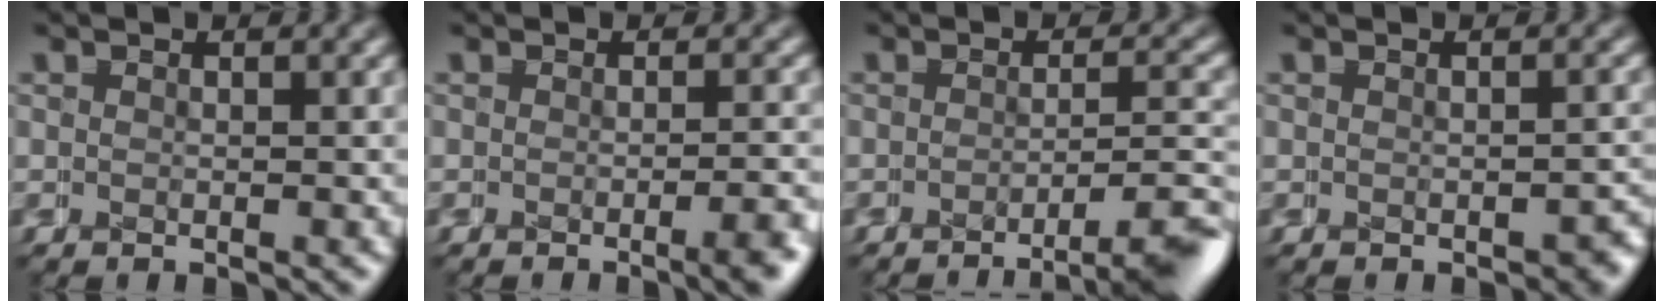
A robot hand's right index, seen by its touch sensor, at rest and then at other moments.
{"total": 1.9, "force": [-1.6, -0.2, 1.1], "torque": [-0.011, 0.011, -0.030]}
{"total": 6.4, "force": [-5.5, 1.6, 2.7], "torque": [-0.008, 0.009, -0.094]}
{"total": 1.6, "force": [-1.2, 0.7, 0.7], "torque": [-0.004, -0.001, -0.018]}